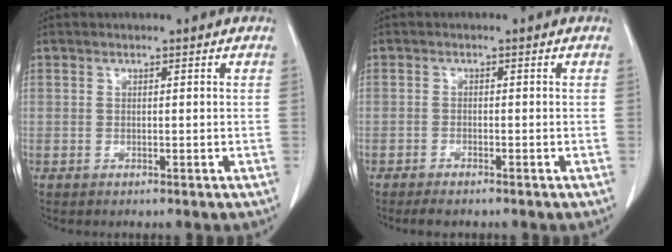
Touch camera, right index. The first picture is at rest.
{"total": 2.1, "force": [-1.7, 0.5, 1.1], "torque": [-0.020, -0.004, -0.024]}